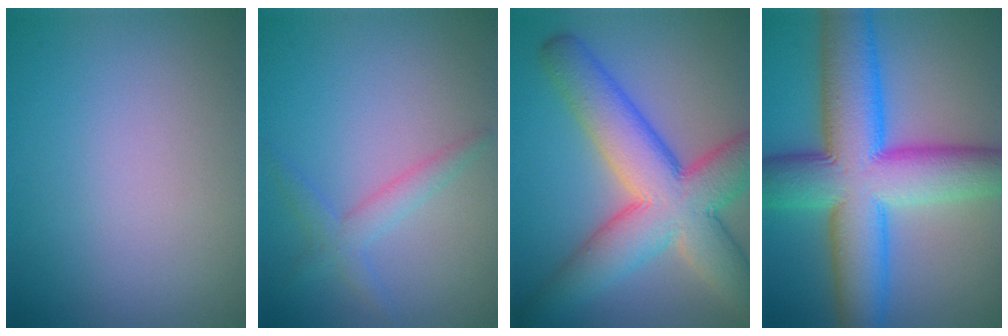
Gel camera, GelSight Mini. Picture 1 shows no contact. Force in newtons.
{"total": 2.1, "press": 2.1, "slide": 0.0}
{"total": 10.7, "press": 10.7, "slide": 0.6}
{"total": 12.9, "press": 12.9, "slide": 0.3}